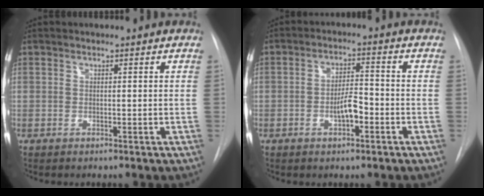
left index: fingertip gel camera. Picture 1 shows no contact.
{"total": 4.4, "force": [-1.6, 1.5, 3.8], "torque": [-0.071, 0.009, -0.028]}